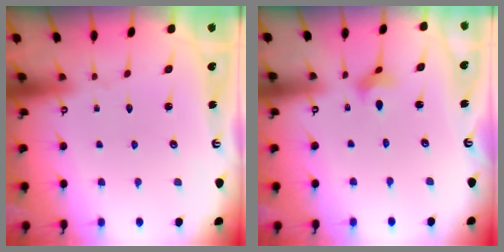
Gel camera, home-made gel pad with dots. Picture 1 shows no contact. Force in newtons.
{"total": 3.0, "press": 3.0, "slide": 0.6}